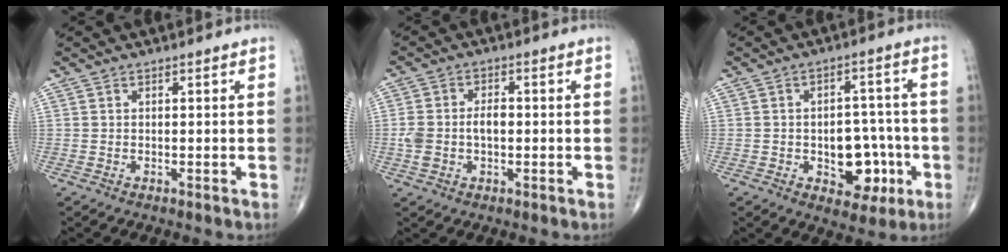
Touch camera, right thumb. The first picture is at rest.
{"total": 5.6, "force": [-0.7, 3.7, 4.1], "torque": [-0.083, 0.021, -0.010]}
{"total": 10.4, "force": [-3.0, 6.8, 7.4], "torque": [-0.059, 0.028, -0.032]}